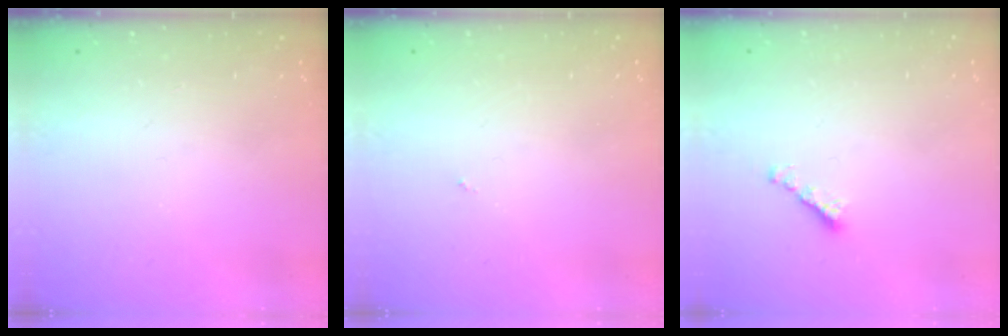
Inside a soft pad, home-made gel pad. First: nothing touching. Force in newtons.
{"total": 0.0}
{"total": 2.2, "press": 2.1, "slide": 0.5}